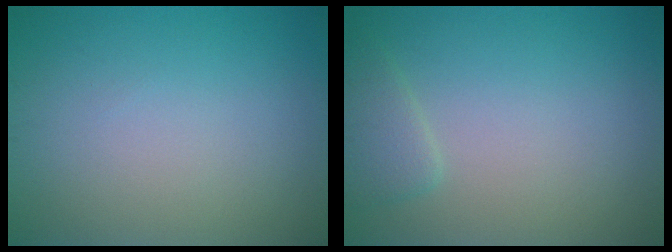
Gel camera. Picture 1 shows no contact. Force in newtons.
{"total": 1.9, "press": 1.9, "slide": 0.2}